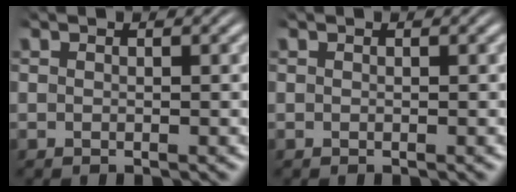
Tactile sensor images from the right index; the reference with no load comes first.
{"total": 0.0}